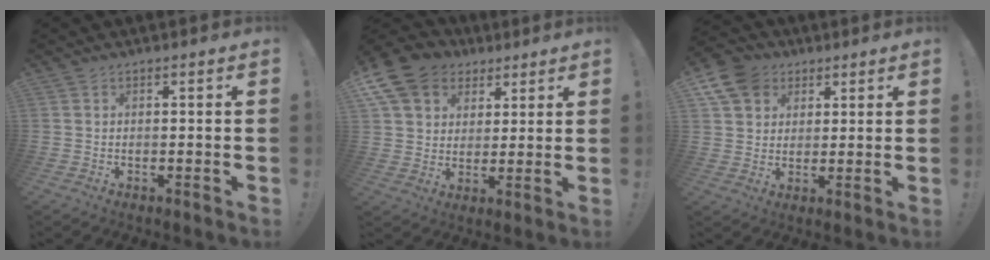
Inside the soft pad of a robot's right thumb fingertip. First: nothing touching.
{"total": 12.9, "force": [6.5, 10.0, 5.0], "torque": [-0.087, -0.033, 0.132]}
{"total": 10.1, "force": [4.6, 8.2, 3.6], "torque": [-0.061, -0.026, 0.090]}